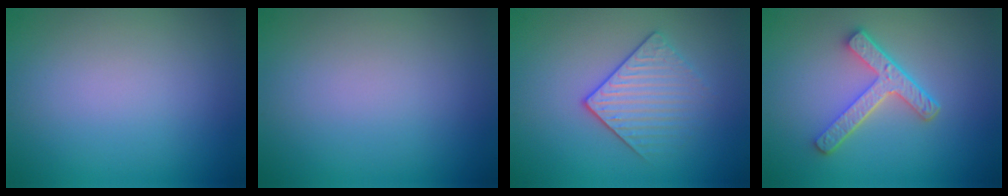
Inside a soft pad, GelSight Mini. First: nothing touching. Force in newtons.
{"total": 0.0}
{"total": 3.4, "press": 2.9, "slide": 1.9}
{"total": 4.2, "press": 3.3, "slide": 2.5}